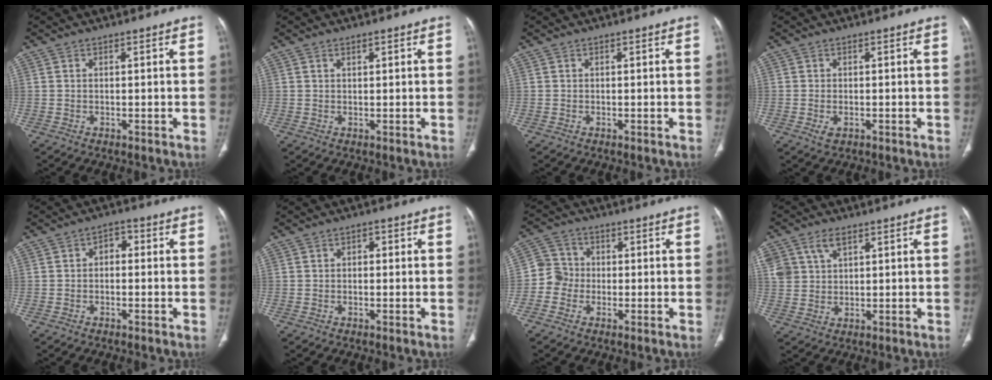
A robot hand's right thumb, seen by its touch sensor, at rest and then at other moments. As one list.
[{"total": 0.9, "force": [0.6, 0.4, 0.6], "torque": [-0.009, -0.001, 0.010]}, {"total": 0.0}, {"total": 1.7, "force": [-0.6, 1.0, 1.3], "torque": [-0.027, 0.000, -0.008]}, {"total": 2.6, "force": [-0.2, 1.9, 1.8], "torque": [-0.011, 0.014, -0.014]}, {"total": 1.3, "force": [0.1, 0.9, 0.9], "torque": [0.000, 0.005, -0.004]}, {"total": 5.3, "force": [-1.1, 5.0, 1.3], "torque": [0.001, 0.014, -0.034]}, {"total": 6.3, "force": [3.2, 4.0, 3.6], "torque": [-0.067, -0.003, 0.072]}]